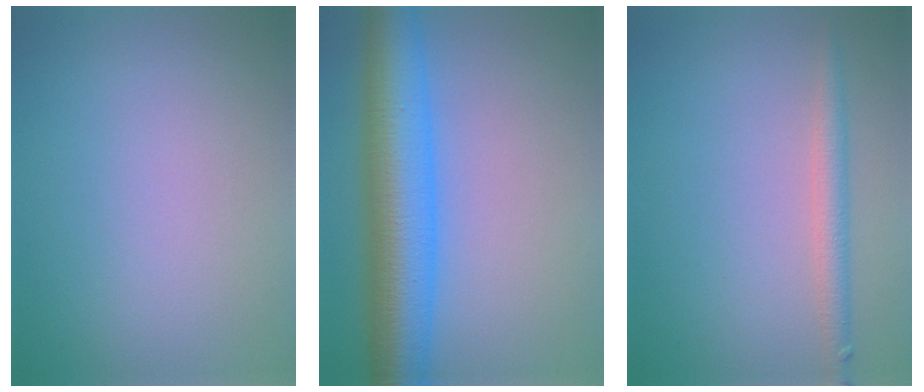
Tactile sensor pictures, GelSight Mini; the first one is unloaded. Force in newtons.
{"total": 9.2, "press": 9.2, "slide": 0.1}
{"total": 2.2, "press": 2.2, "slide": 0.1}